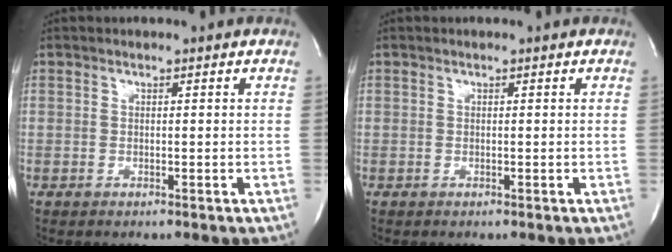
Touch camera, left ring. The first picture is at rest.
{"total": 0.0}